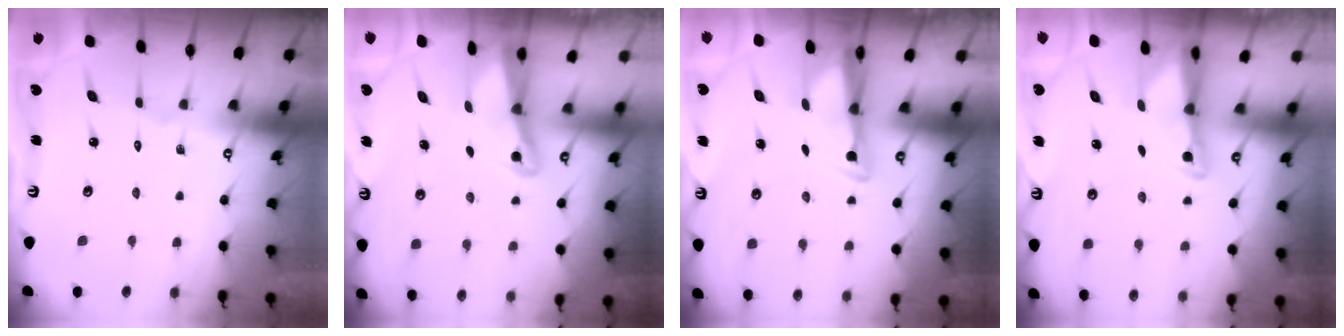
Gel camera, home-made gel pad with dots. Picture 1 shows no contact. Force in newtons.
{"total": 2.5, "press": 2.4, "slide": 0.6}
{"total": 2.9, "press": 2.8, "slide": 0.9}
{"total": 2.4, "press": 2.3, "slide": 0.5}